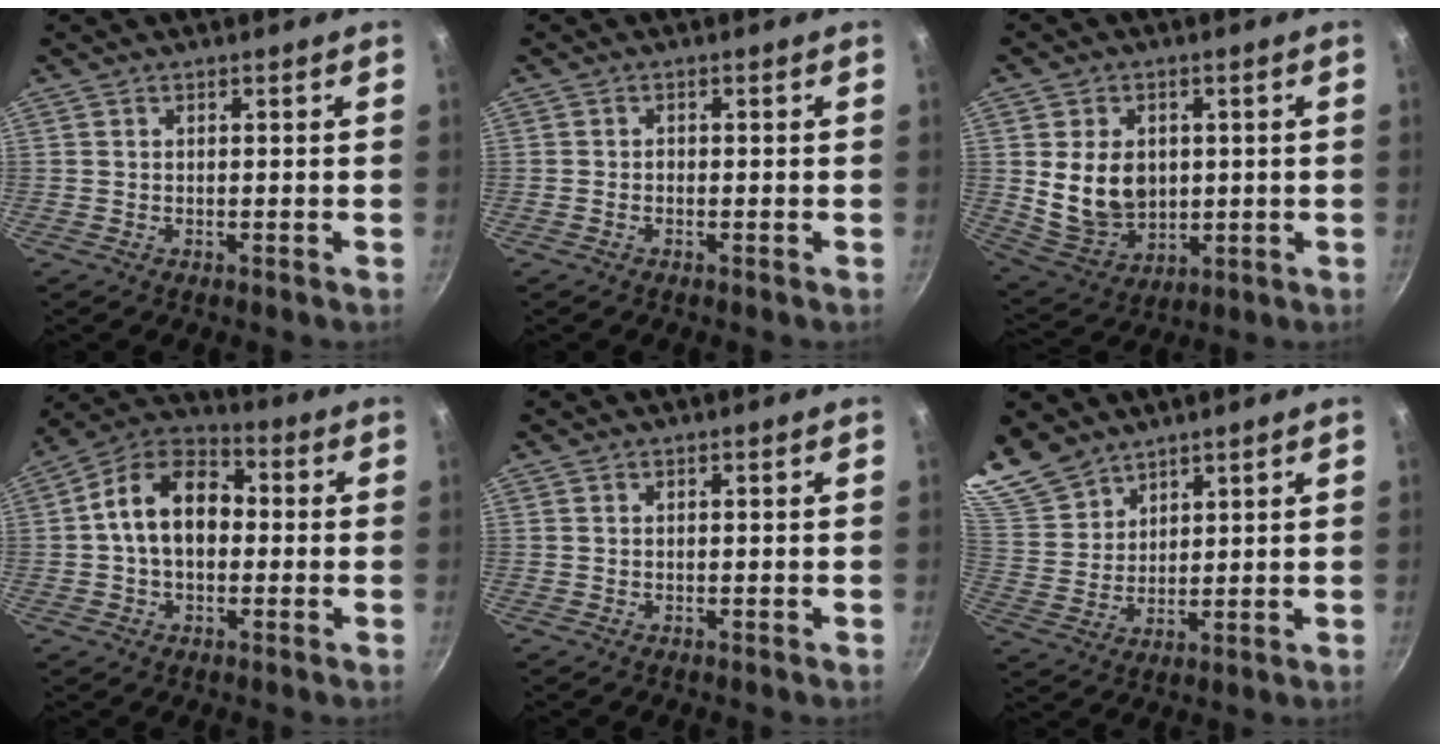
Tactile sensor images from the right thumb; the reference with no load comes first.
{"total": 0.7, "force": [-0.4, 0.5, 0.3], "torque": [-0.007, 0.004, -0.012]}
{"total": 11.8, "force": [1.0, 9.0, 7.6], "torque": [-0.117, -0.015, 0.039]}
{"total": 13.4, "force": [0.3, 9.1, 9.8], "torque": [-0.129, 0.037, -0.016]}
{"total": 0.0}
{"total": 12.1, "force": [9.7, 6.5, 3.2], "torque": [-0.052, -0.026, 0.210]}